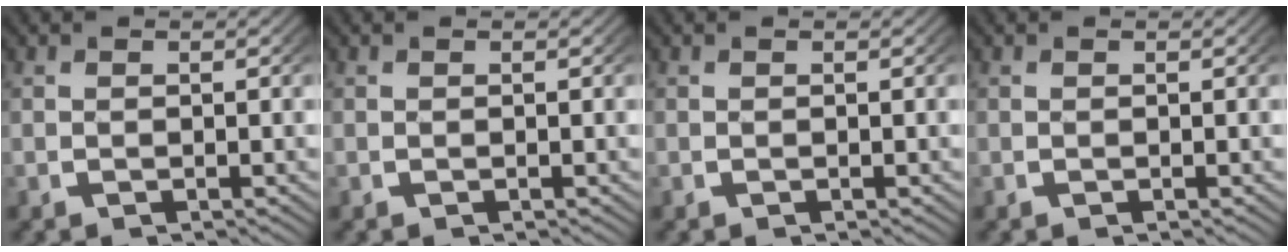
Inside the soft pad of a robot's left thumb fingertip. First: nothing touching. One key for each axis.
{"total": 0.0}
{"total": 0.0}
{"total": 0.0}